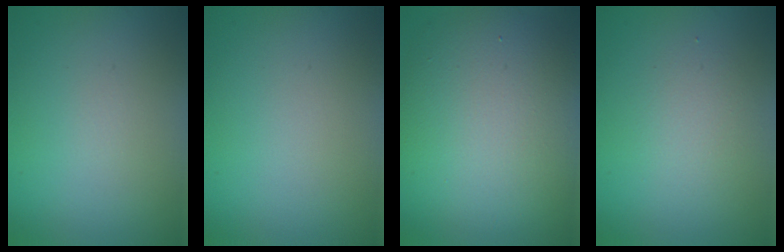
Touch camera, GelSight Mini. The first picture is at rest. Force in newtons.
{"total": 0.0}
{"total": 11.3, "press": 11.3, "slide": 0.8}
{"total": 2.0, "press": 2.0, "slide": 0.1}